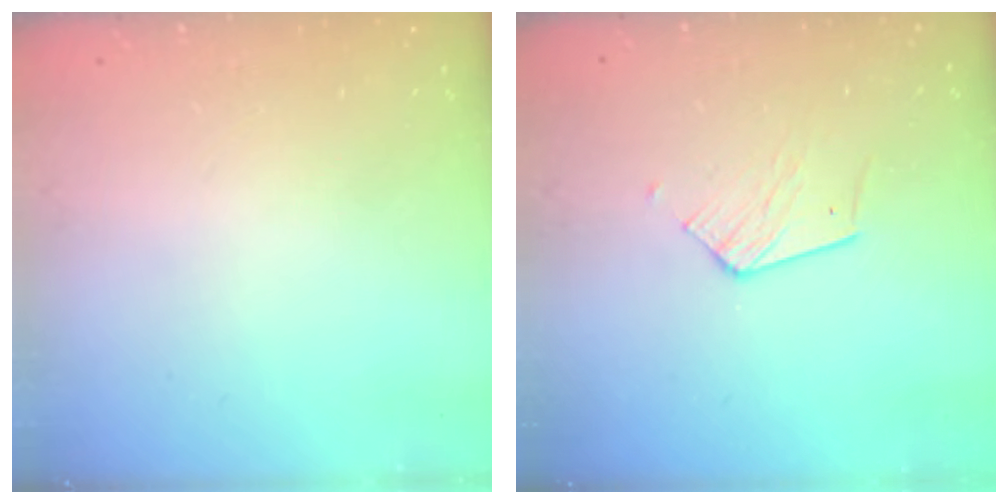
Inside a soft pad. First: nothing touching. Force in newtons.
{"total": 5.9, "press": 5.9, "slide": 0.5}